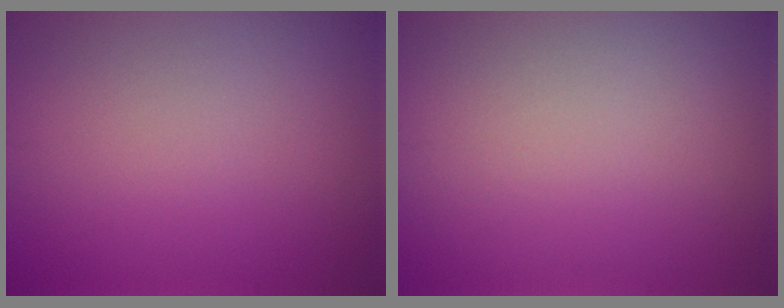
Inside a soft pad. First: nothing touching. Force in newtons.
{"total": 0.0}